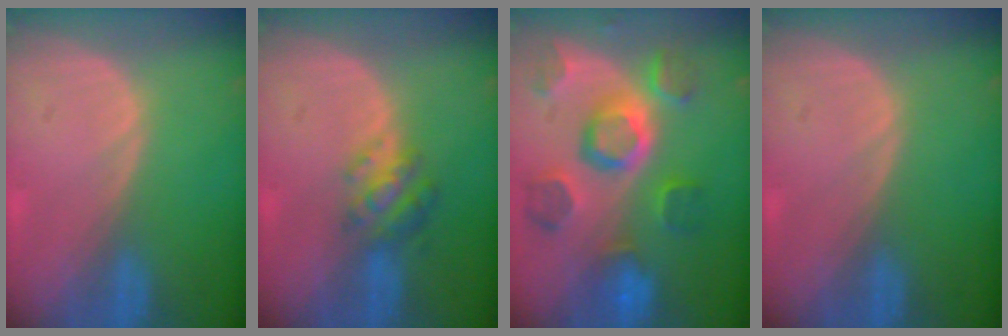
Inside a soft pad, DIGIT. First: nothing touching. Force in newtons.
{"total": 4.8, "press": 4.6, "slide": 1.6}
{"total": 11.4, "press": 10.1, "slide": 5.3}
{"total": 0.0}